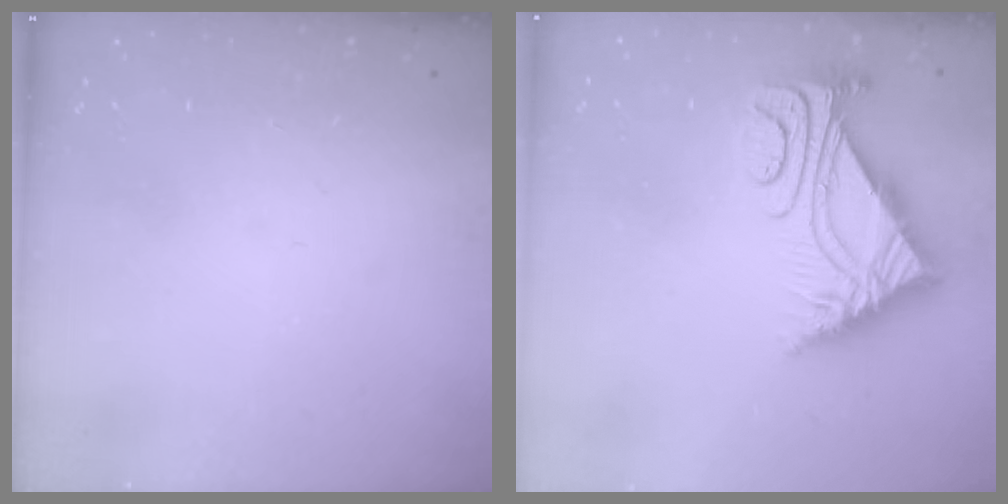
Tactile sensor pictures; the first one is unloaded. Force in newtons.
{"total": 8.2, "press": 8.2, "slide": 0.8}